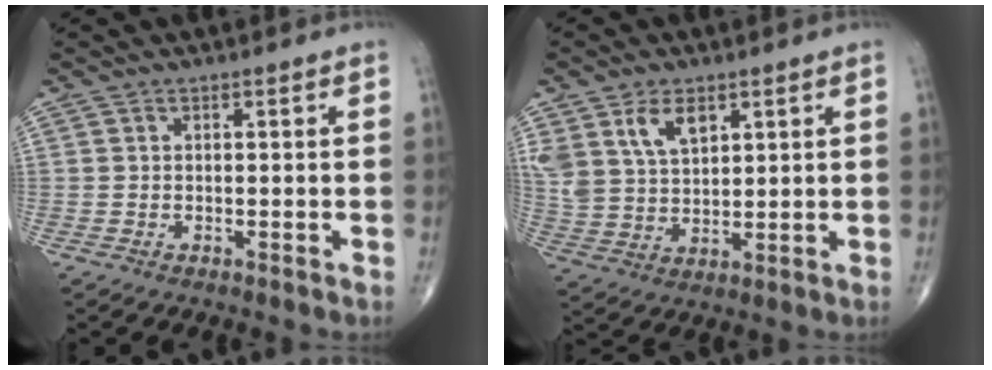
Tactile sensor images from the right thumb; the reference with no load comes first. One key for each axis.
{"total": 9.0, "fx": 4.7, "fy": 5.3, "fz": 5.6, "tx": -0.096, "ty": -0.017, "tz": 0.100}